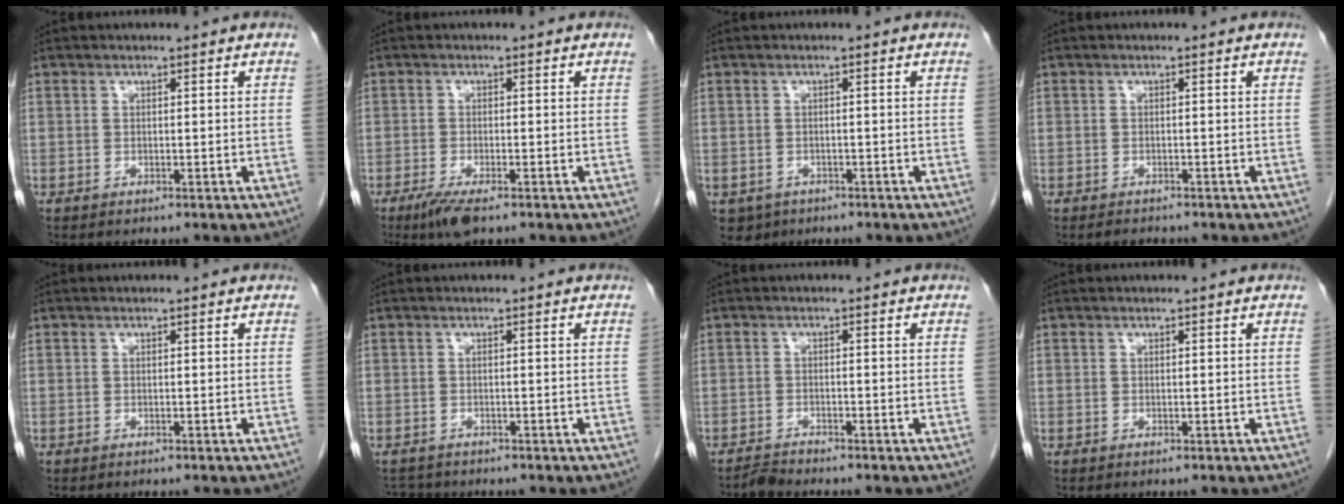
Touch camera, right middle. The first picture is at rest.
{"total": 4.7, "force": [-3.2, 0.9, 3.3], "torque": [-0.066, -0.013, -0.054]}
{"total": 3.2, "force": [-1.8, 2.6, 0.5], "torque": [-0.009, 0.002, -0.024]}
{"total": 1.4, "force": [-1.2, 0.6, 0.3], "torque": [-0.009, -0.002, -0.016]}
{"total": 0.0}
{"total": 1.8, "force": [-1.7, 0.5, -0.2], "torque": [-0.001, -0.006, -0.029]}
{"total": 1.6, "force": [-1.5, -0.2, -0.1], "torque": [0.000, -0.008, -0.030]}
{"total": 0.0}